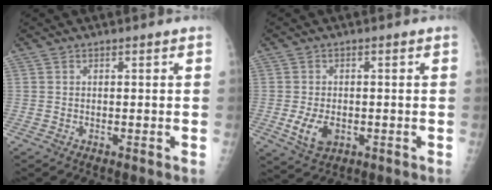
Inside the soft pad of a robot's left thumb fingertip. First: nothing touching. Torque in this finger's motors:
{"motor_torque": [-0.74, 0.10, 1.00, 0.29, 0.25]}